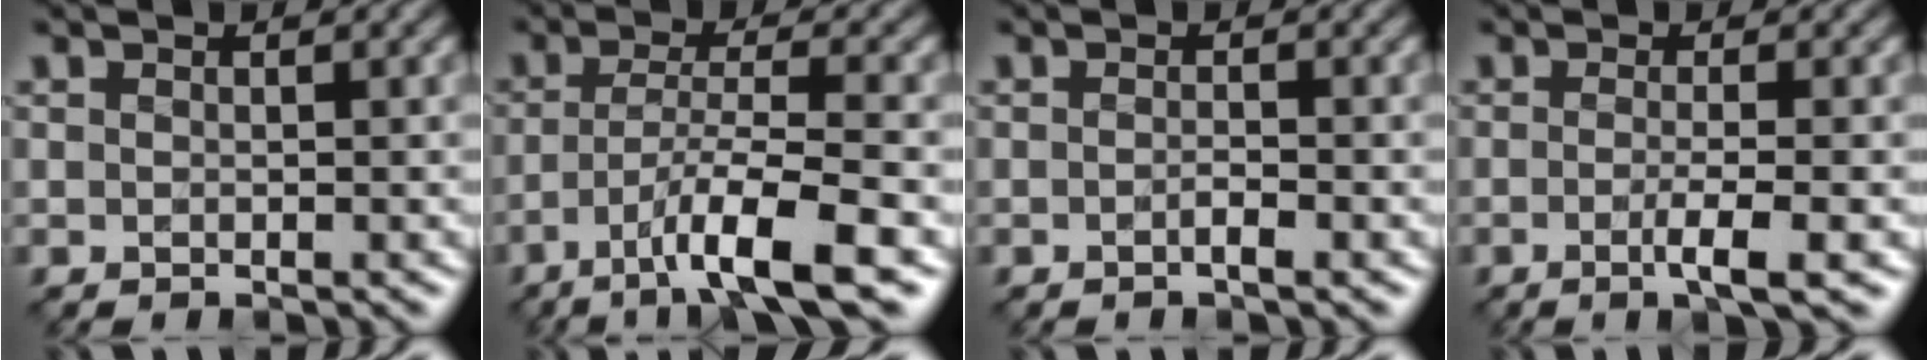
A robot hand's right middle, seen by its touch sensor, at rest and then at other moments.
{"total": 7.3, "force": [-4.1, 1.2, 5.9], "torque": [-0.096, 0.007, -0.073]}
{"total": 1.1, "force": [-0.4, 0.2, 1.0], "torque": [-0.012, 0.004, -0.010]}
{"total": 3.3, "force": [-0.8, 0.8, 3.1], "torque": [-0.048, -0.001, -0.018]}